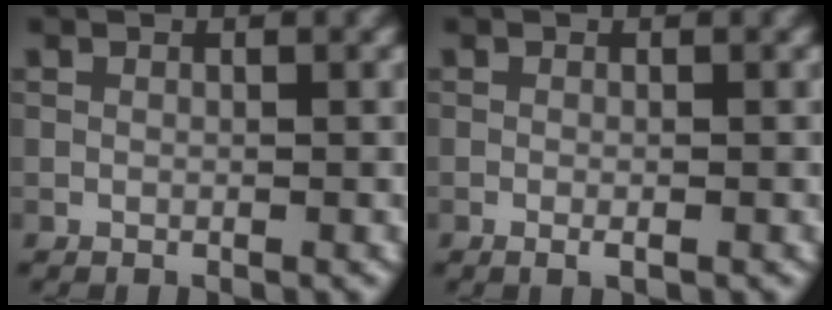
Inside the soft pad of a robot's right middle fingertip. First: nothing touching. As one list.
[{"total": 0.8, "force": [-0.3, 0.1, 0.7], "torque": [-0.012, -0.003, -0.005]}]